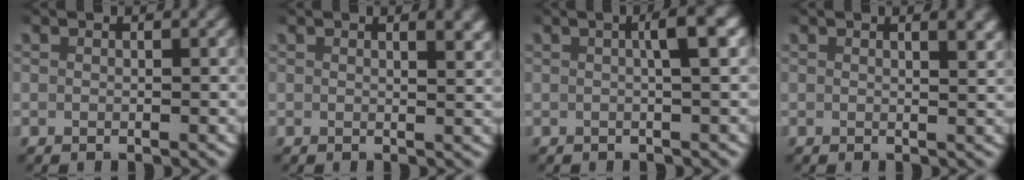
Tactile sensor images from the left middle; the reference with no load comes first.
{"total": 1.4, "force": [1.0, 0.1, 1.0], "torque": [-0.009, -0.005, 0.015]}
{"total": 2.9, "force": [0.5, 0.1, 2.8], "torque": [-0.040, 0.015, 0.002]}
{"total": 1.4, "force": [0.9, 0.1, 1.0], "torque": [-0.010, -0.004, 0.015]}